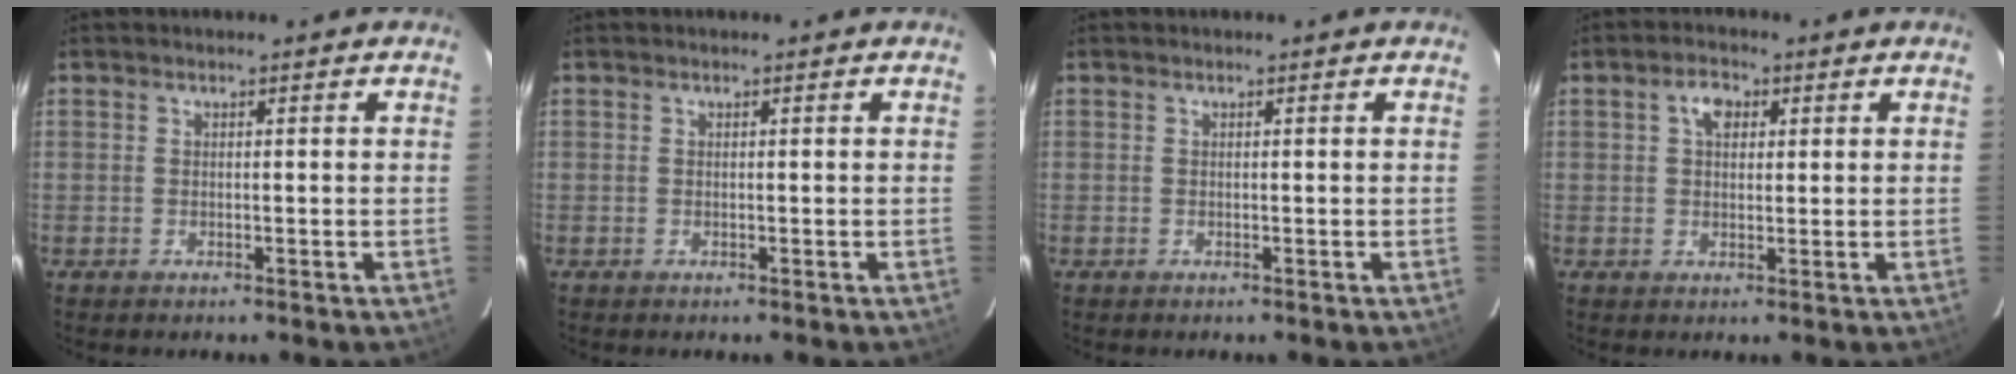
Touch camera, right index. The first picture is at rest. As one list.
[{"total": 0.0}, {"total": 0.0}, {"total": 3.7, "force": [1.2, 2.5, 2.4], "torque": [-0.039, 0.013, 0.021]}]